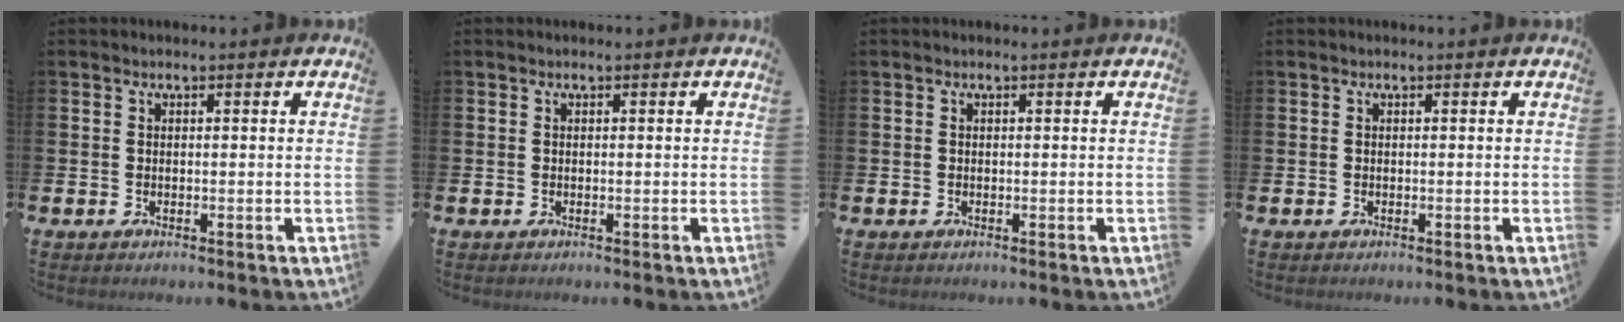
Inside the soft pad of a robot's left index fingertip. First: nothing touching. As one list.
[{"total": 0.0}, {"total": 0.0}, {"total": 0.0}]